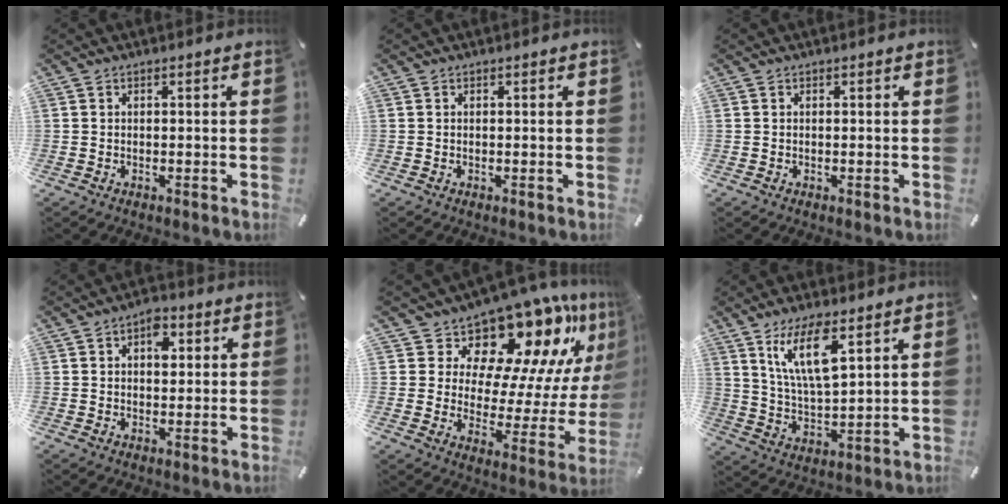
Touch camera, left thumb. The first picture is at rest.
{"total": 0.0}
{"total": 0.0}
{"total": 5.0, "force": [1.5, 3.2, 3.5], "torque": [-0.033, -0.005, 0.015]}
{"total": 14.8, "force": [12.9, 6.0, 4.4], "torque": [-0.051, -0.137, 0.208]}
{"total": 12.4, "force": [7.2, 4.3, 9.0], "torque": [-0.196, -0.019, 0.128]}